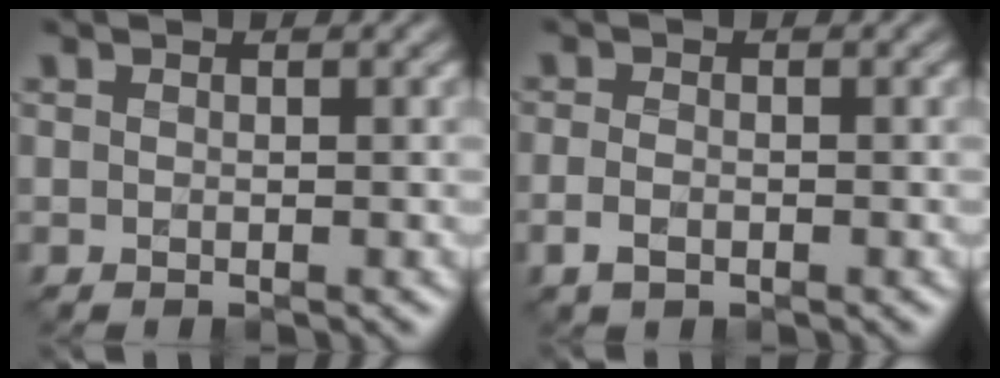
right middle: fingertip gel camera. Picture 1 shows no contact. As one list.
[{"total": 1.6, "force": [-0.6, 1.0, 1.1], "torque": [-0.024, -0.004, -0.015]}]